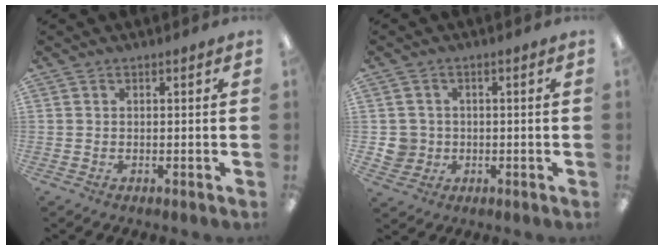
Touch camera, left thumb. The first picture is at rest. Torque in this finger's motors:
{"motor_torque": [-0.03, 0.04, 0.01, -0.01, 0.00]}